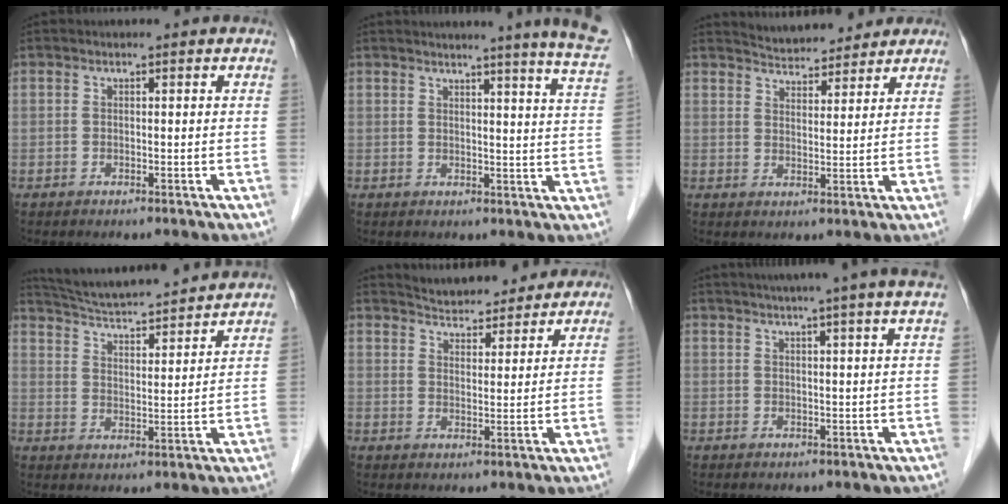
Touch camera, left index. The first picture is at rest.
{"total": 12.4, "force": [10.9, -1.3, 5.9], "torque": [-0.070, -0.057, 0.099]}
{"total": 8.1, "force": [7.7, 2.1, 1.6], "torque": [-0.023, 0.017, 0.111]}
{"total": 16.6, "force": [15.5, 1.1, 6.0], "torque": [-0.106, 0.020, 0.235]}
{"total": 9.9, "force": [9.3, 2.7, 2.3], "torque": [-0.030, 0.016, 0.133]}
{"total": 11.1, "force": [9.0, -1.8, 6.3], "torque": [-0.090, 0.011, 0.100]}